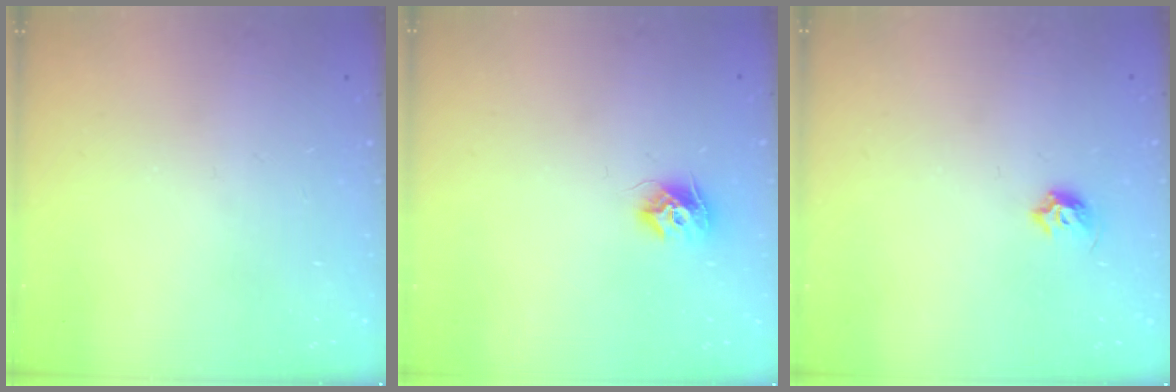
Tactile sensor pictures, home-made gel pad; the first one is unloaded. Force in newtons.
{"total": 8.3, "press": 8.3, "slide": 0.5}
{"total": 4.9, "press": 4.8, "slide": 0.9}